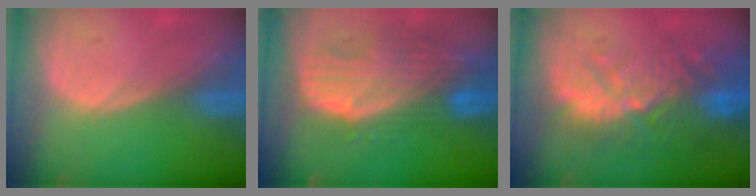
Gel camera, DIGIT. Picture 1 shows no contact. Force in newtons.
{"total": 10.5, "press": 9.0, "slide": 5.3}
{"total": 11.1, "press": 9.9, "slide": 5.0}